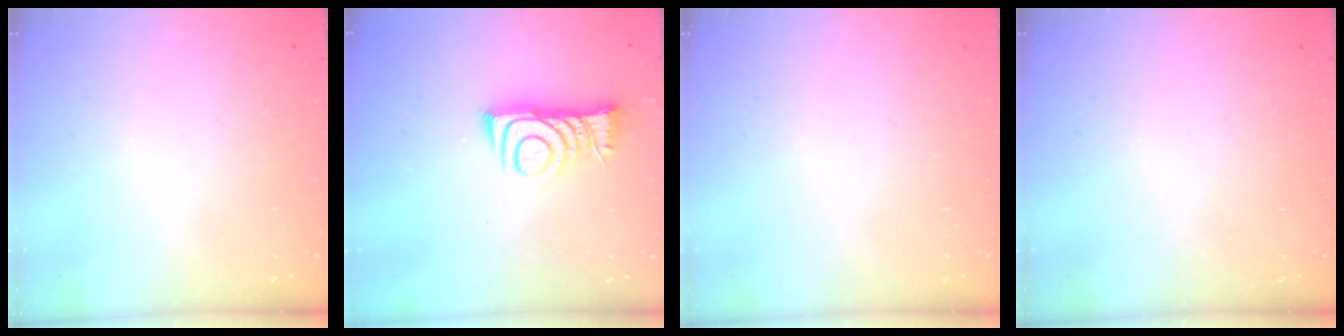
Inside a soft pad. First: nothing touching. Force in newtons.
{"total": 9.2, "press": 9.2, "slide": 0.3}
{"total": 1.5, "press": 1.5, "slide": 0.1}
{"total": 0.0}